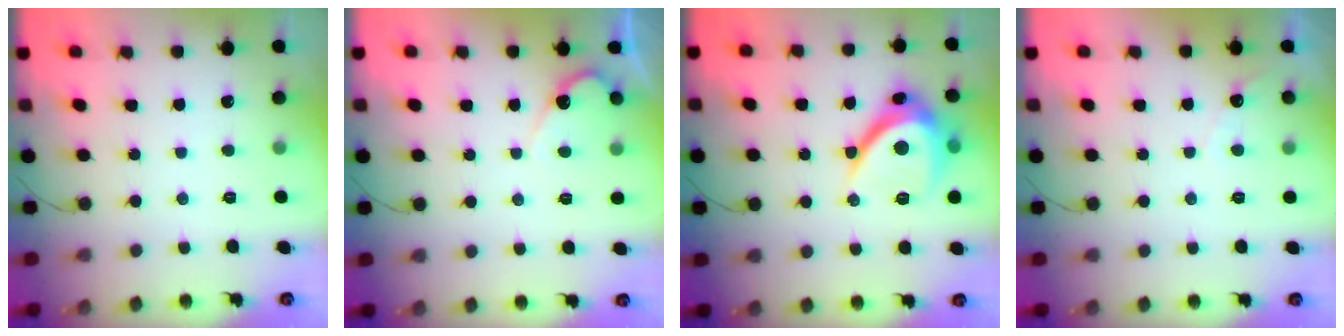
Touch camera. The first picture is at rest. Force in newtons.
{"total": 4.0, "press": 4.0, "slide": 0.2}
{"total": 11.7, "press": 11.7, "slide": 1.3}
{"total": 3.6, "press": 3.6, "slide": 0.1}